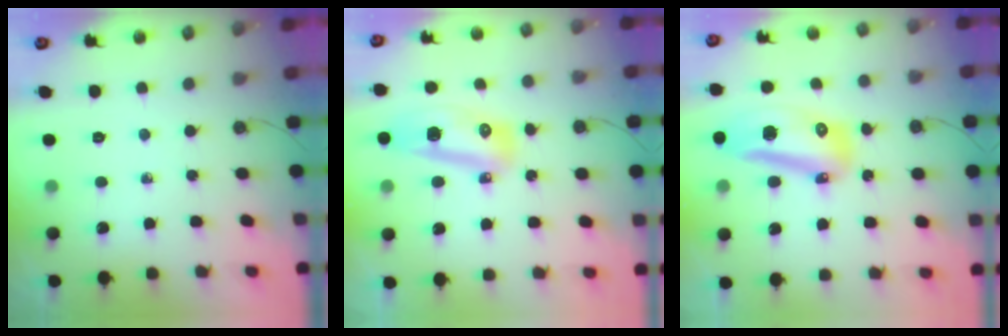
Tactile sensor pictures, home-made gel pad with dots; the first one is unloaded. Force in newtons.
{"total": 11.3, "press": 11.2, "slide": 1.3}
{"total": 15.4, "press": 15.3, "slide": 1.9}